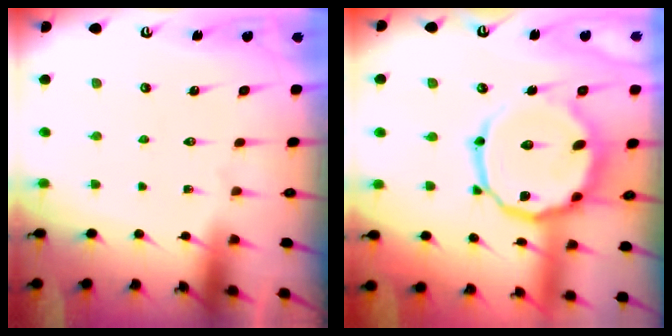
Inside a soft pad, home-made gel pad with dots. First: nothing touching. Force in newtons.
{"total": 18.0, "press": 17.9, "slide": 1.4}